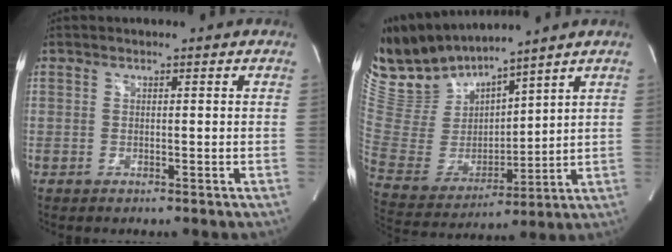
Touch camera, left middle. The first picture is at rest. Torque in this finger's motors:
{"motor_torque": [0.77, -1.16, 0.06, 0.04]}